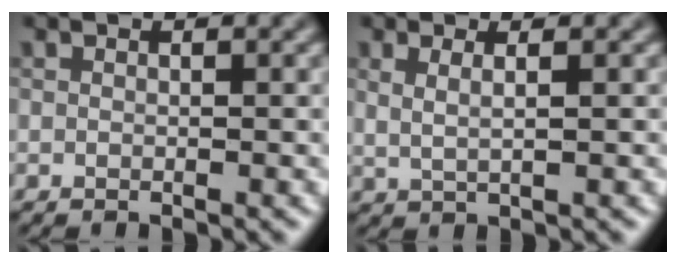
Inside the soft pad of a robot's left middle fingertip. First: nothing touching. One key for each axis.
{"total": 2.2, "fx": 1.0, "fy": 1.0, "fz": 1.7, "tx": -0.021, "ty": -0.004, "tz": 0.005}